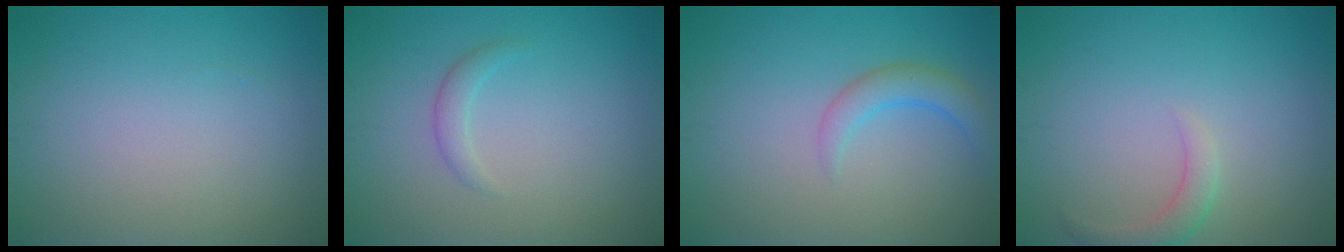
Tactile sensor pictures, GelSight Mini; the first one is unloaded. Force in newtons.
{"total": 1.3, "press": 1.3, "slide": 0.0}
{"total": 2.3, "press": 2.3, "slide": 0.2}
{"total": 1.9, "press": 1.8, "slide": 0.1}